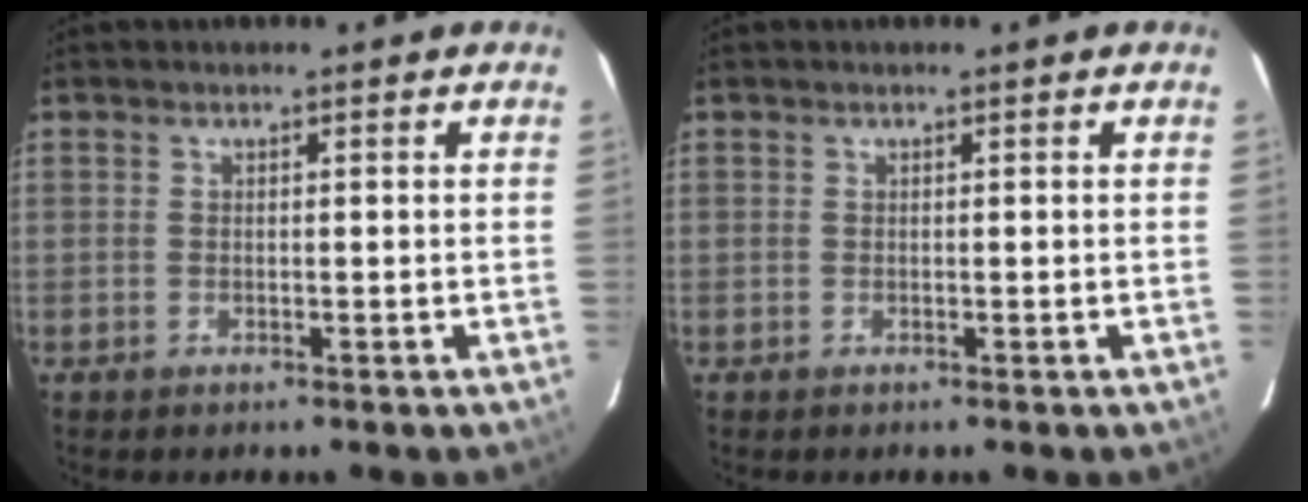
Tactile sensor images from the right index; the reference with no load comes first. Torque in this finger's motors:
{"motor_torque": [0.00, 0.00, 0.00, 0.00]}